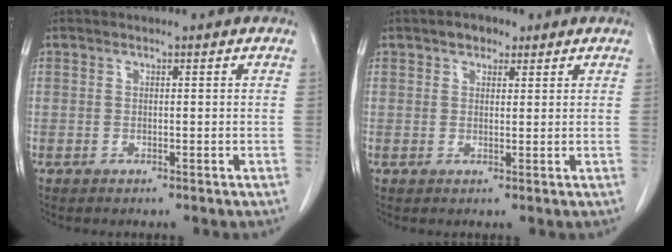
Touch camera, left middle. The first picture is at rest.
{"total": 2.4, "force": [1.5, 1.5, 1.1], "torque": [-0.018, 0.007, 0.022]}